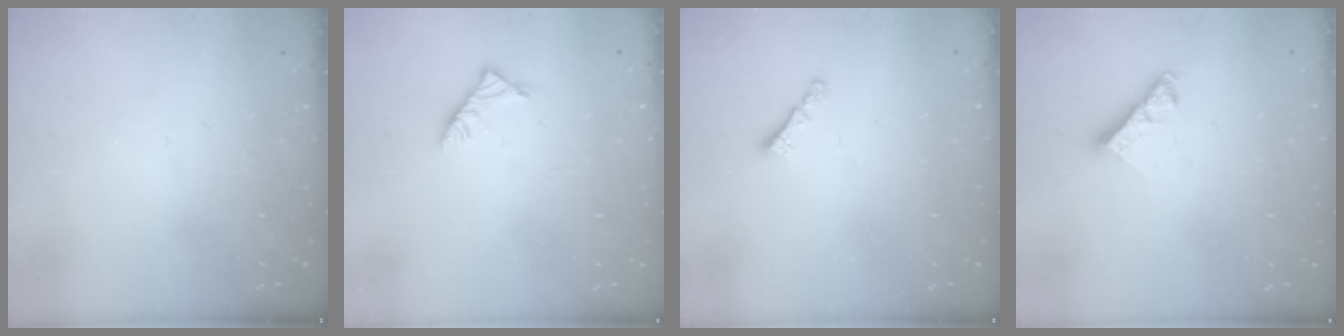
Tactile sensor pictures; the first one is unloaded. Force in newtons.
{"total": 3.4, "press": 3.3, "slide": 0.8}
{"total": 0.6, "press": 0.5, "slide": 0.4}
{"total": 7.4, "press": 7.4, "slide": 0.8}